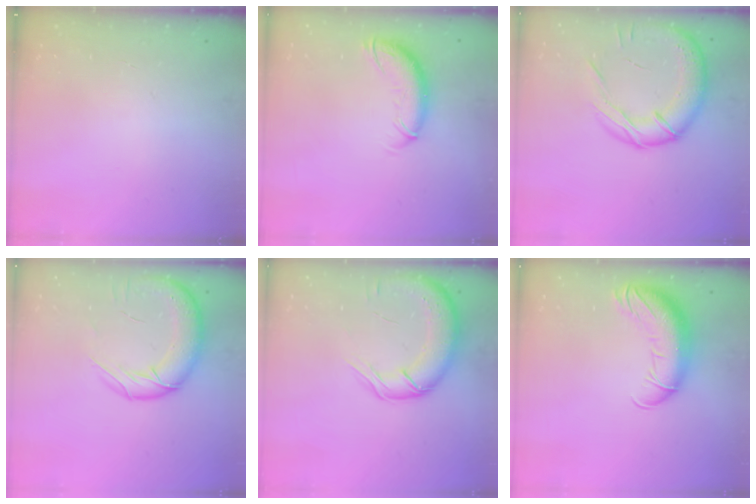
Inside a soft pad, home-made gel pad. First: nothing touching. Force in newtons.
{"total": 10.3, "press": 10.3, "slide": 1.2}
{"total": 17.7, "press": 17.4, "slide": 3.2}
{"total": 17.6, "press": 17.3, "slide": 3.5}
{"total": 14.4, "press": 14.0, "slide": 3.5}
{"total": 14.8, "press": 14.3, "slide": 3.6}